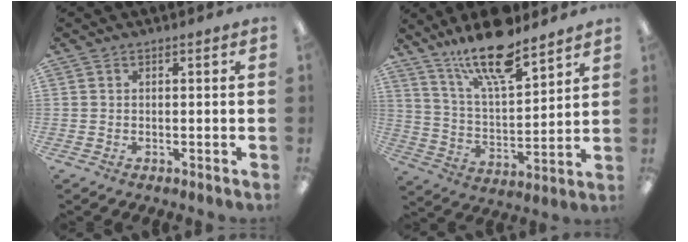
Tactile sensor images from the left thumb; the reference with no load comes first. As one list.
[{"total": 17.0, "force": [13.0, 4.8, 9.8], "torque": [-0.181, -0.070, 0.221]}]